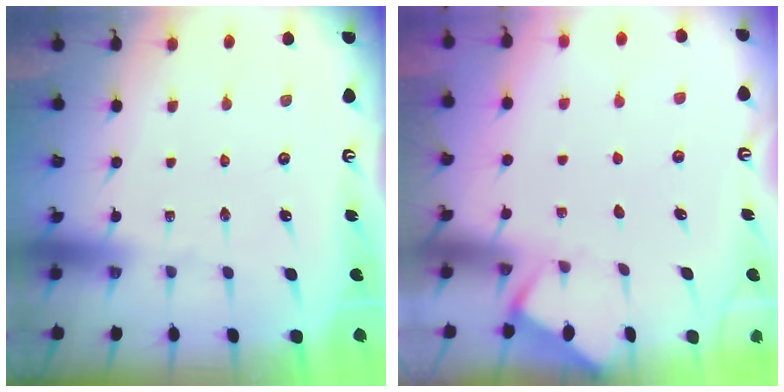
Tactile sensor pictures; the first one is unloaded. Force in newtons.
{"total": 3.0, "press": 3.0, "slide": 0.2}